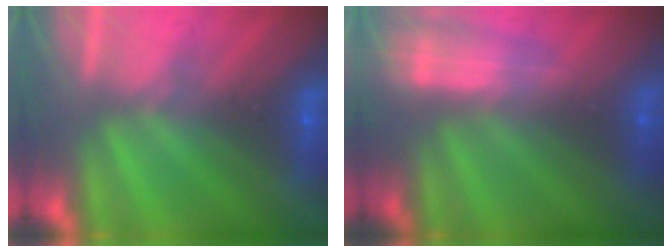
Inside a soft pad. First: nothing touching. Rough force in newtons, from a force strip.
{"total": 2.5}